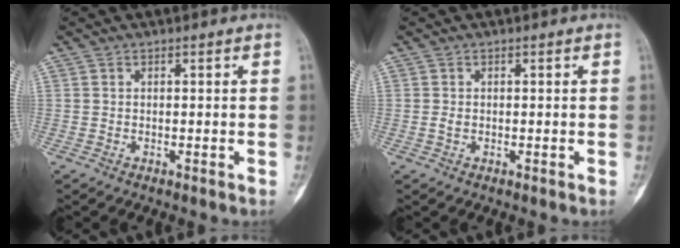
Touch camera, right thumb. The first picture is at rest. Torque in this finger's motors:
{"motor_torque": [0.81, -0.01, 0.39, -0.18, 0.05]}